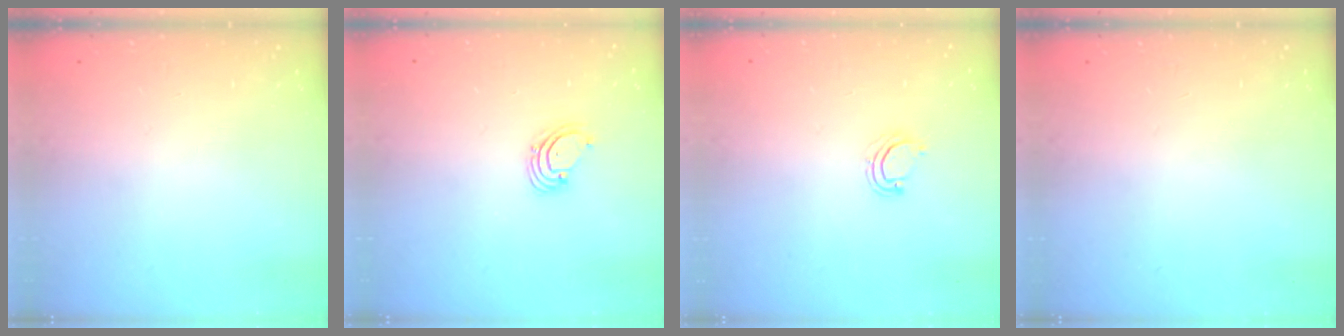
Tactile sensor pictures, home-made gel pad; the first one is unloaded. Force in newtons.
{"total": 1.6, "press": 1.6, "slide": 0.1}
{"total": 2.2, "press": 2.2, "slide": 0.1}
{"total": 0.0}